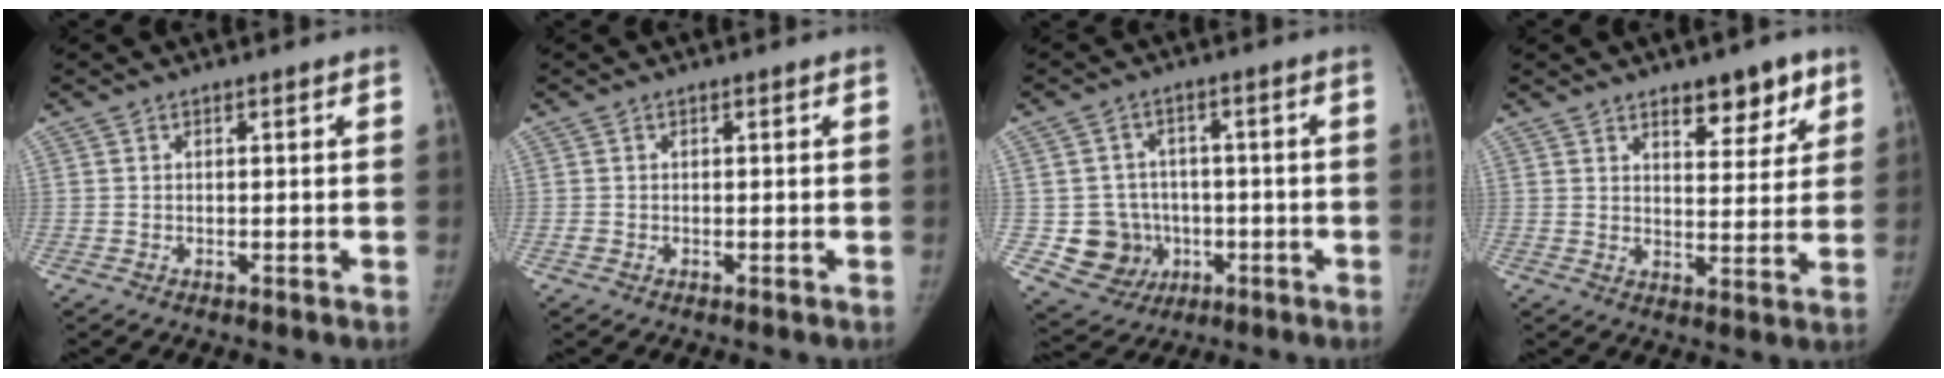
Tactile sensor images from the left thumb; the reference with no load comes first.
{"total": 0.8, "force": [-0.4, 0.7, 0.3], "torque": [-0.004, 0.001, -0.008]}
{"total": 9.6, "force": [-1.9, 9.1, 2.6], "torque": [-0.015, 0.015, -0.018]}
{"total": 8.9, "force": [5.7, 4.1, 5.5], "torque": [-0.041, -0.033, 0.082]}